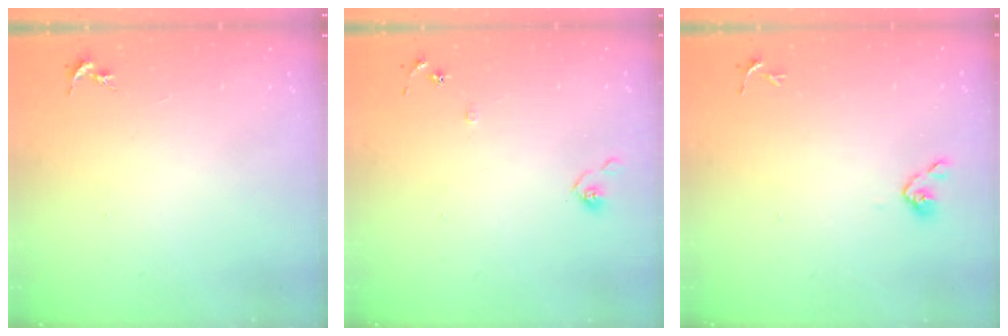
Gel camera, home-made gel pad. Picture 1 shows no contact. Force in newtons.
{"total": 7.4, "press": 7.3, "slide": 0.6}
{"total": 4.3, "press": 4.2, "slide": 1.1}